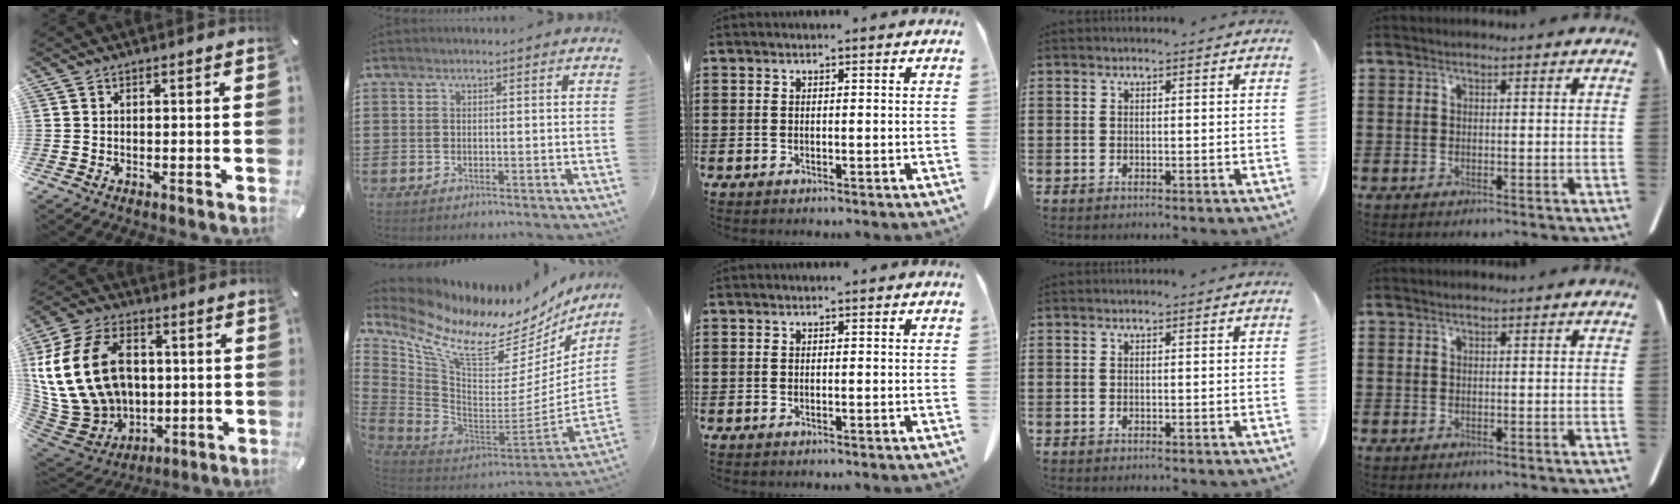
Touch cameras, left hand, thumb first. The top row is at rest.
{"thumb": {"total": 23.3, "force": [3.1, 17.6, 15.0], "torque": [-0.315, -0.003, 0.063]}, "index": {"total": 11.0, "force": [8.0, 4.2, 6.3], "torque": [-0.147, -0.072, 0.137]}}